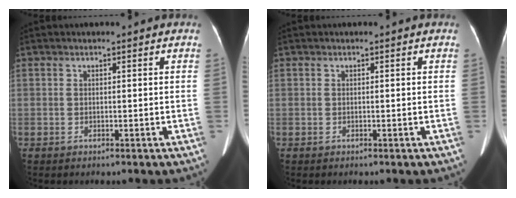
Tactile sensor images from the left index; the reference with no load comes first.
{"total": 0.0}